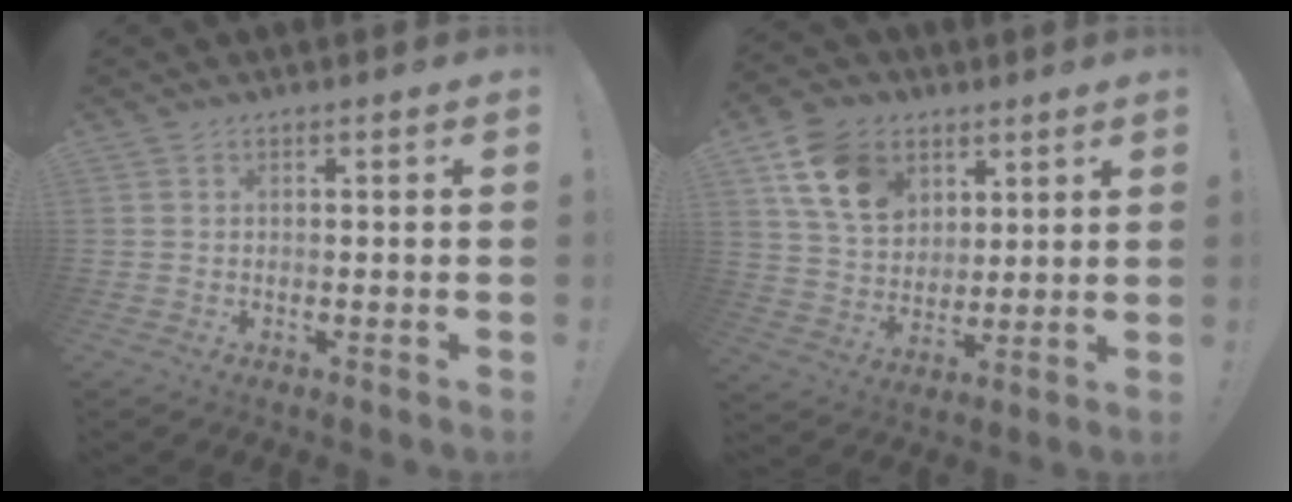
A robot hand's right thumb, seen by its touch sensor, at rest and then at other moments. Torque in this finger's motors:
{"motor_torque": [1.72, 2.08, 0.30, -0.21, 0.16]}